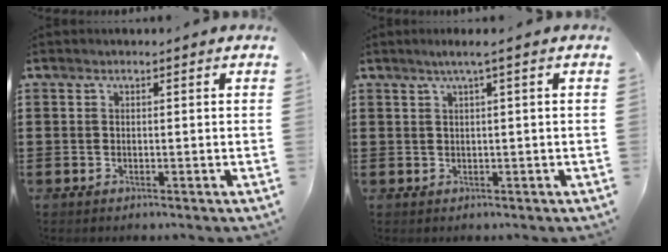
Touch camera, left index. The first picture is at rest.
{"total": 1.7, "force": [0.6, -0.3, 1.6], "torque": [-0.029, -0.004, 0.009]}